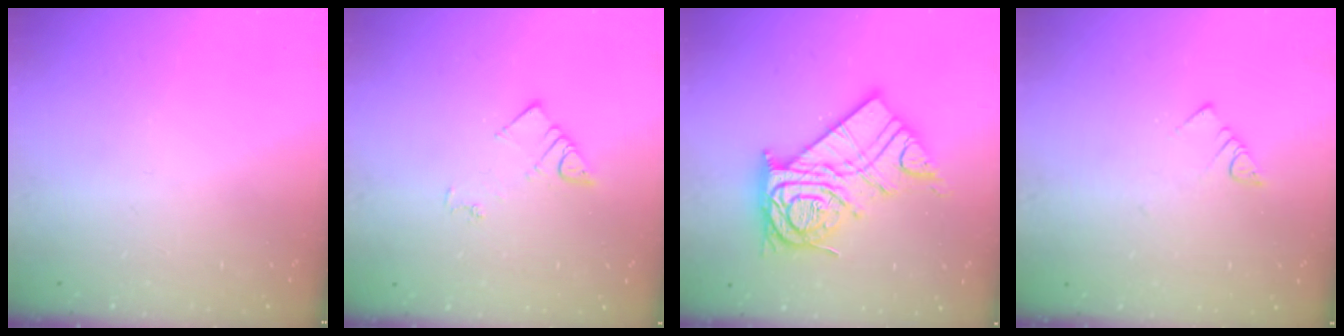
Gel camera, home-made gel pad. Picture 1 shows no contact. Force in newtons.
{"total": 3.8, "press": 3.8, "slide": 0.6}
{"total": 20.0, "press": 19.9, "slide": 1.9}
{"total": 2.8, "press": 2.7, "slide": 0.4}